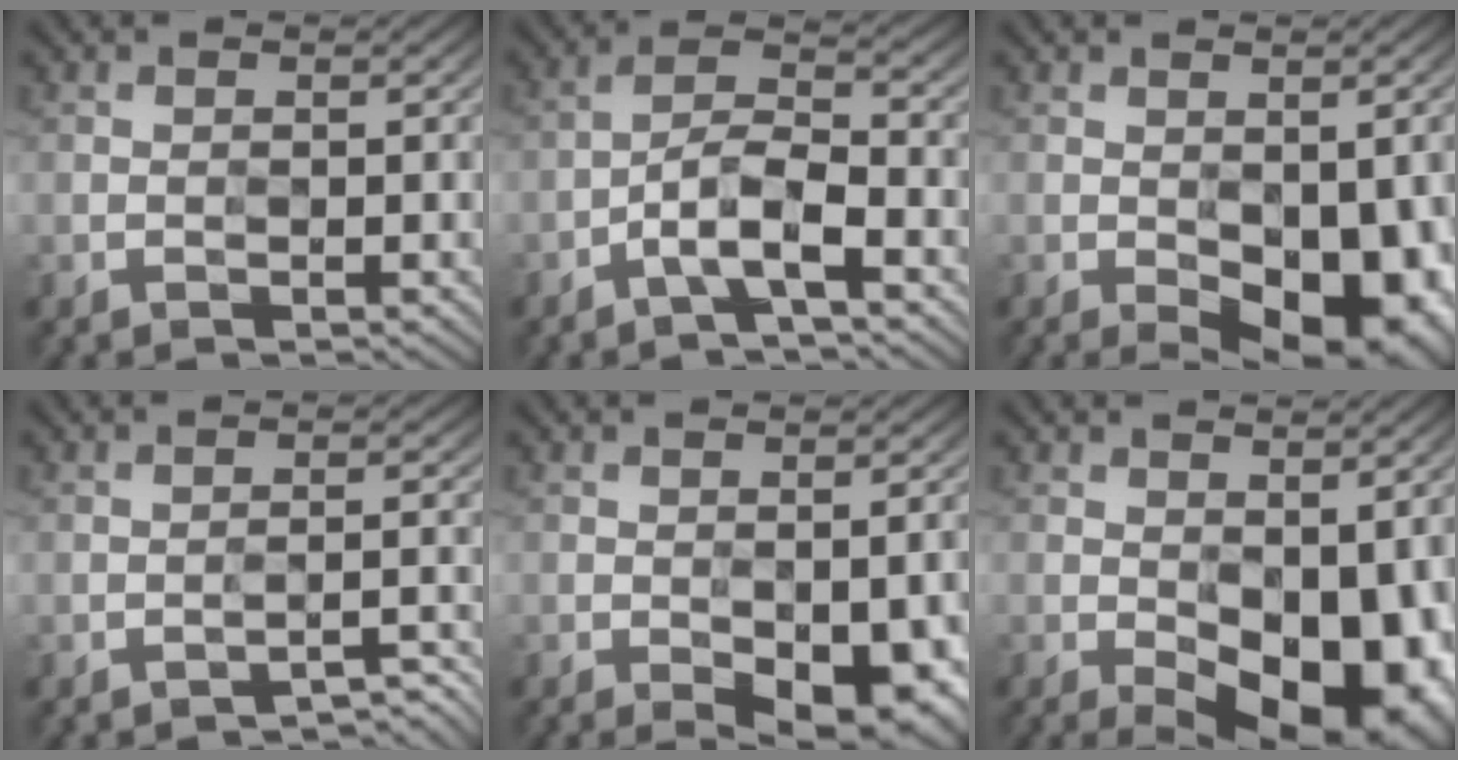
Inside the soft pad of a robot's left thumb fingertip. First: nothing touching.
{"total": 5.7, "force": [-3.2, 1.7, 4.4], "torque": [-0.081, 0.014, -0.070]}
{"total": 10.8, "force": [-4.0, 5.8, 8.3], "torque": [-0.113, -0.035, -0.039]}
{"total": 1.8, "force": [-1.6, -0.1, 0.8], "torque": [-0.002, 0.013, -0.026]}
{"total": 7.9, "force": [-3.5, 3.6, 6.1], "torque": [-0.088, -0.023, -0.039]}
{"total": 12.3, "force": [-3.6, 6.7, 9.7], "torque": [-0.137, -0.023, -0.037]}